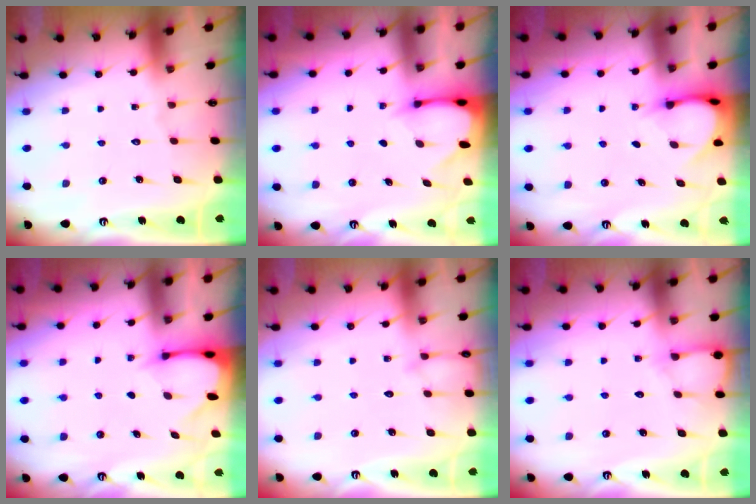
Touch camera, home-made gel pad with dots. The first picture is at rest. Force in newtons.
{"total": 2.4, "press": 2.3, "slide": 0.3}
{"total": 3.8, "press": 3.8, "slide": 0.3}
{"total": 2.4, "press": 2.4, "slide": 0.3}
{"total": 4.6, "press": 4.6, "slide": 0.5}
{"total": 5.3, "press": 5.2, "slide": 0.6}